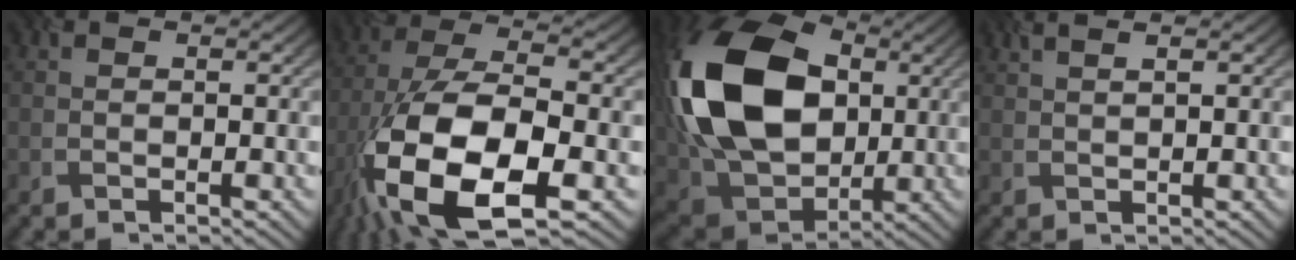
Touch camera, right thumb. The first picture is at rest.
{"total": 17.1, "force": [-7.1, 7.6, 13.6], "torque": [-0.289, -0.031, -0.121]}
{"total": 18.6, "force": [2.6, 13.1, 12.9], "torque": [-0.310, 0.009, 0.043]}
{"total": 2.4, "force": [1.4, 0.4, 1.9], "torque": [-0.021, 0.009, 0.014]}